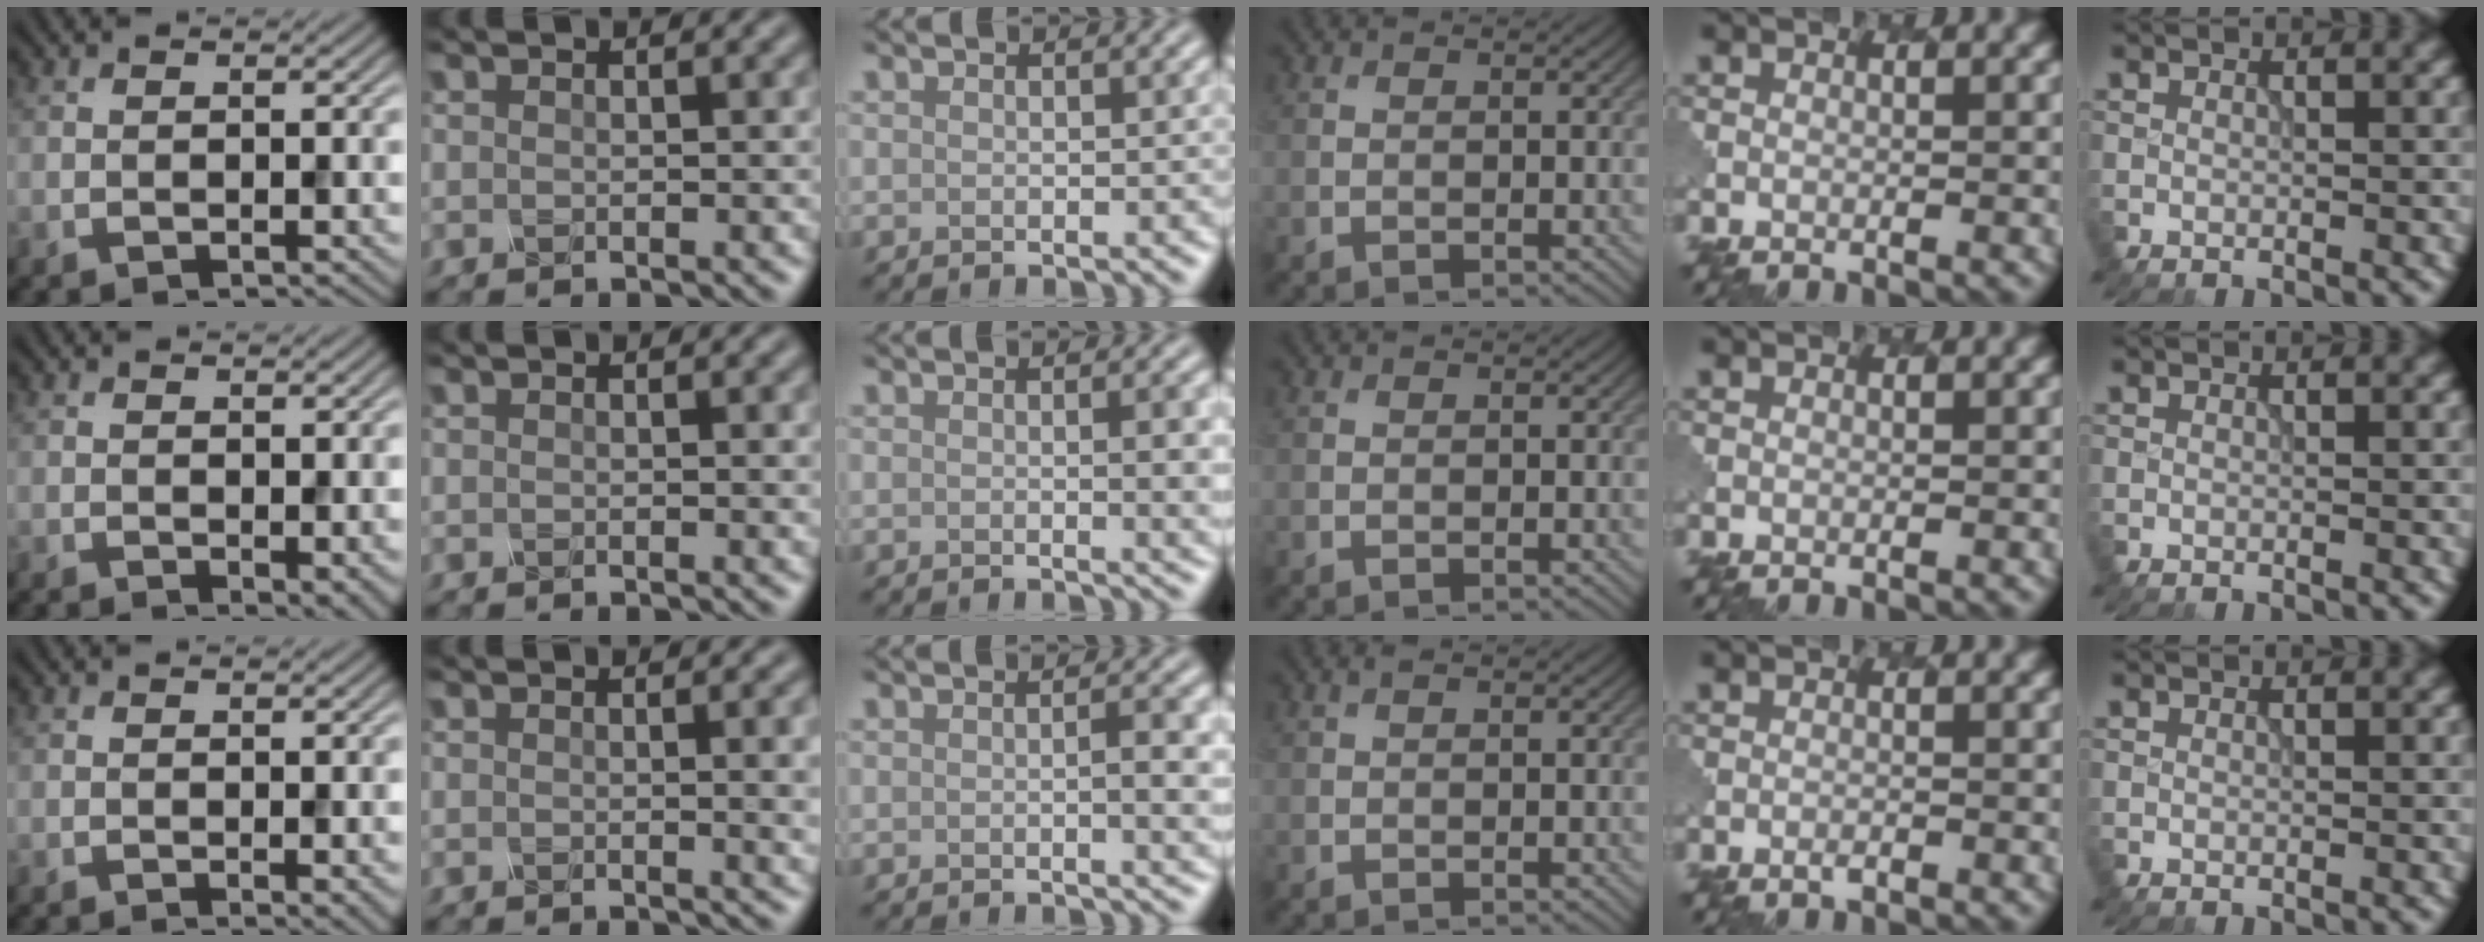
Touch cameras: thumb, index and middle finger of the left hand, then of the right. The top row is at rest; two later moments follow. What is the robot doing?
{"motion": "unscrew", "object": "spray bottle"}